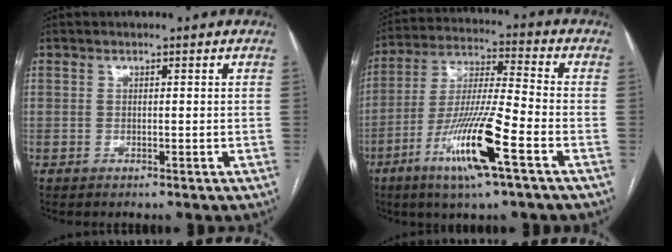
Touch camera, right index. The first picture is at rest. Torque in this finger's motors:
{"motor_torque": [1.86, -0.27, 0.46, 0.21]}